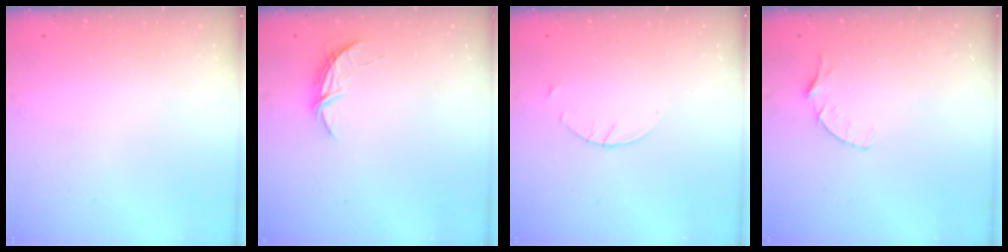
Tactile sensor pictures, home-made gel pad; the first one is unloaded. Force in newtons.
{"total": 5.0, "press": 5.0, "slide": 0.4}
{"total": 1.6, "press": 1.6, "slide": 0.2}
{"total": 4.1, "press": 4.0, "slide": 0.4}